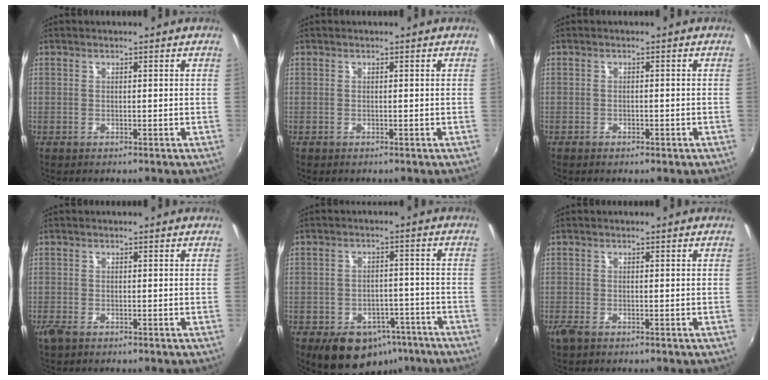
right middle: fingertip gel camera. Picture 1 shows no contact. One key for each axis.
{"total": 0.0}
{"total": 1.7, "fx": -1.1, "fy": 0.9, "fz": 0.9, "tx": -0.017, "ty": -0.003, "tz": -0.016}
{"total": 2.1, "fx": -1.4, "fy": 0.9, "fz": 1.2, "tx": -0.026, "ty": -0.008, "tz": -0.027}
{"total": 12.0, "fx": -7.5, "fy": 7.8, "fz": 5.3, "tx": -0.098, "ty": 0.021, "tz": -0.081}
{"total": 2.1, "fx": -1.4, "fy": 0.9, "fz": 1.3, "tx": -0.027, "ty": -0.008, "tz": -0.027}